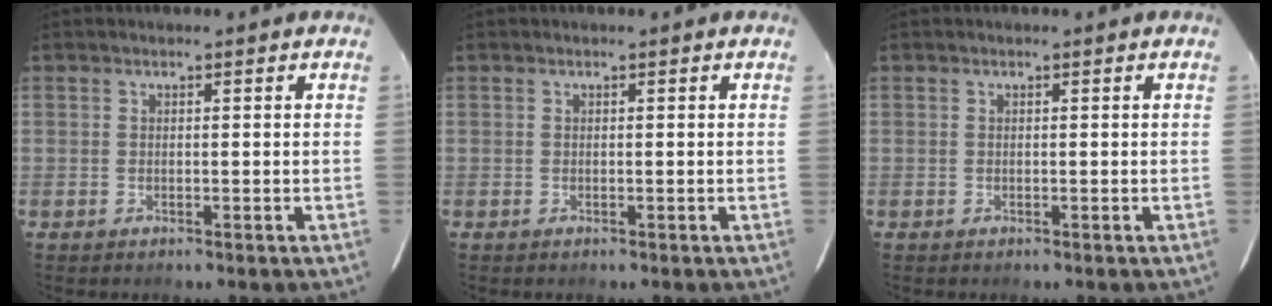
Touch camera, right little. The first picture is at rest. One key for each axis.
{"total": 0.0}
{"total": 0.0}